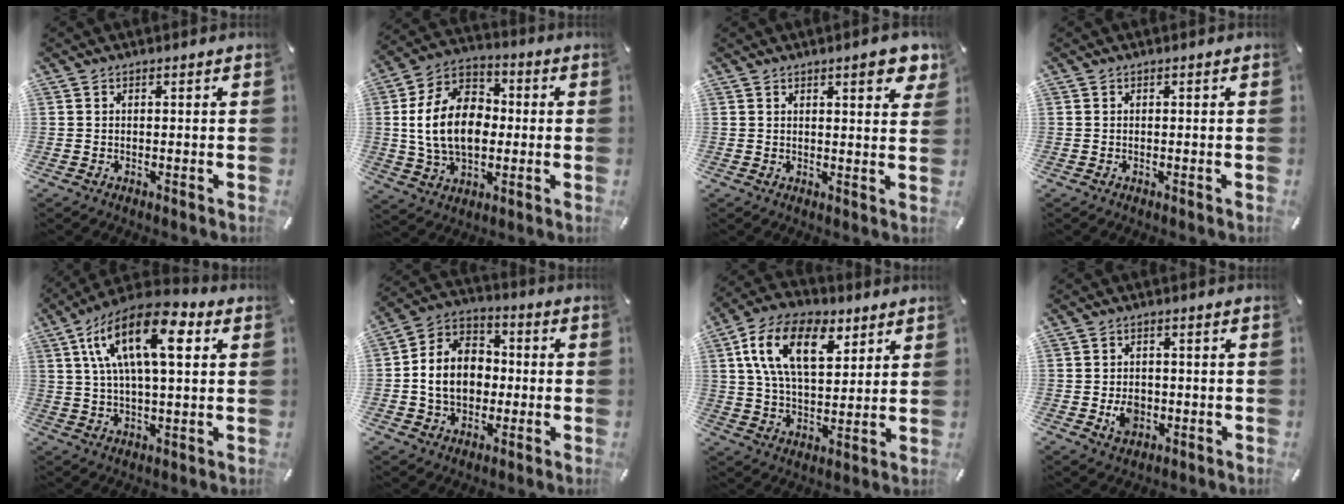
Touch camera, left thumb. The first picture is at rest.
{"total": 15.8, "force": [-0.5, 11.7, 10.7], "torque": [-0.234, 0.020, -0.009]}
{"total": 6.2, "force": [3.7, 1.8, 4.7], "torque": [-0.066, -0.016, 0.057]}
{"total": 0.0}
{"total": 17.6, "force": [6.3, 7.7, 14.5], "torque": [-0.281, -0.007, 0.103]}
{"total": 10.9, "force": [-1.5, 9.3, 5.5], "torque": [-0.135, 0.019, -0.031]}
{"total": 16.3, "force": [7.3, 9.1, 11.3], "torque": [-0.229, -0.009, 0.128]}
{"total": 5.2, "force": [-1.1, 4.0, 3.1], "torque": [-0.058, -0.002, -0.020]}